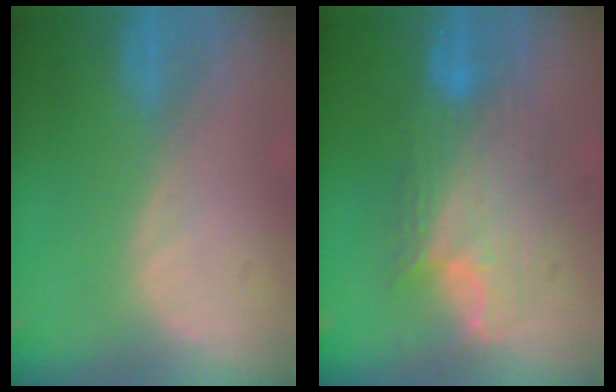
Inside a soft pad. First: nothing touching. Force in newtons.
{"total": 8.6, "press": 8.6, "slide": 0.3}